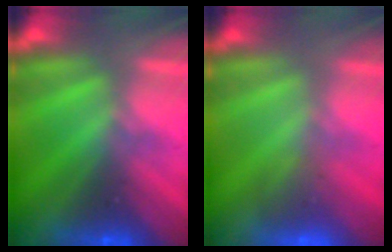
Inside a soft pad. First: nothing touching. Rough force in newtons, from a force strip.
{"total": 2.9}